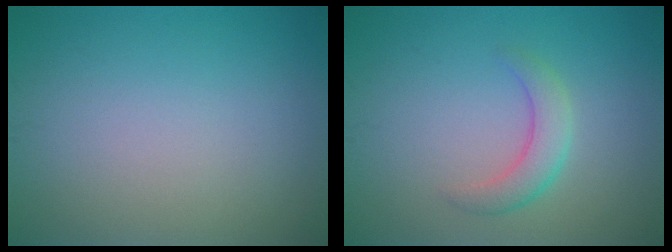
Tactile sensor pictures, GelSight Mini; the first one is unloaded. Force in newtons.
{"total": 2.6, "press": 2.6, "slide": 0.3}